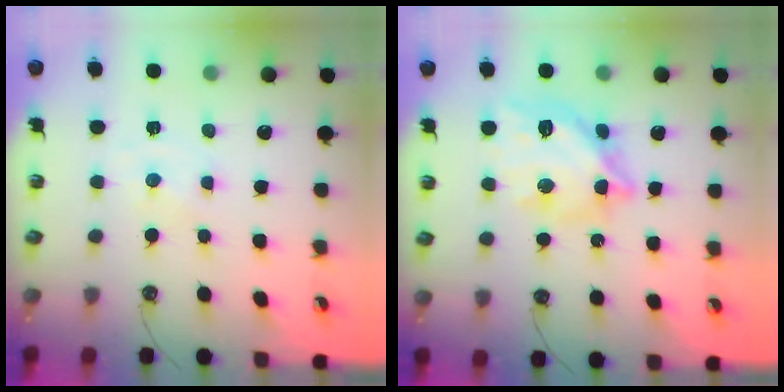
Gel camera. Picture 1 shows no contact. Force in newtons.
{"total": 17.7, "press": 17.6, "slide": 1.5}